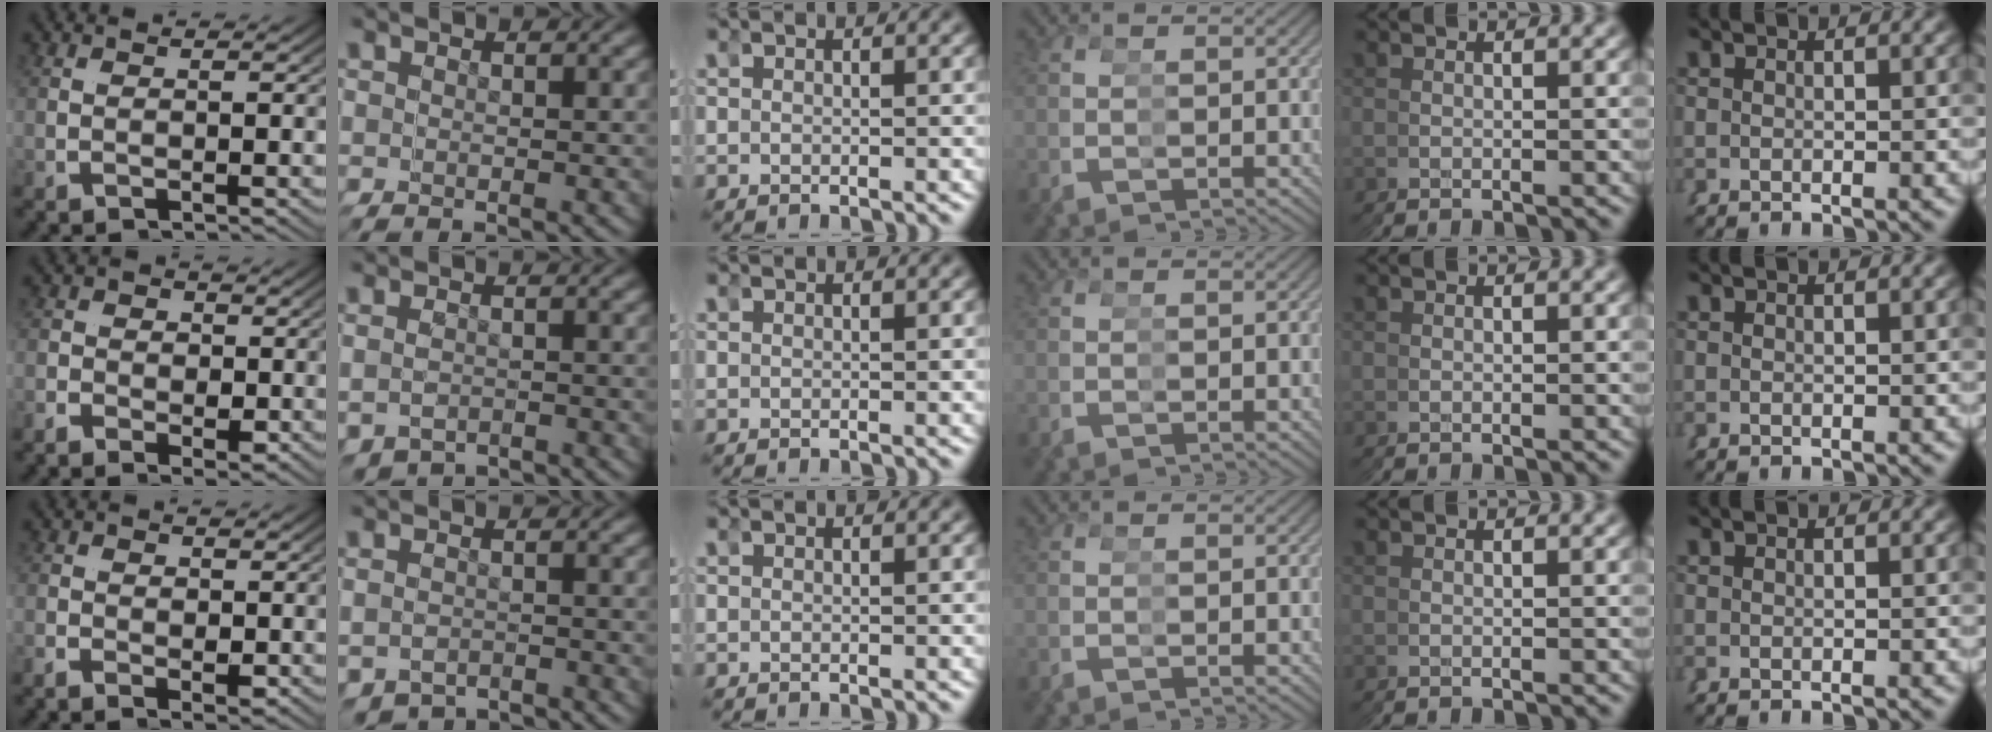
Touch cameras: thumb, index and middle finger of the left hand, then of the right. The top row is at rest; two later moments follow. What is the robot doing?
{"motion": "grasp_and_lifting", "object": "hoodie"}